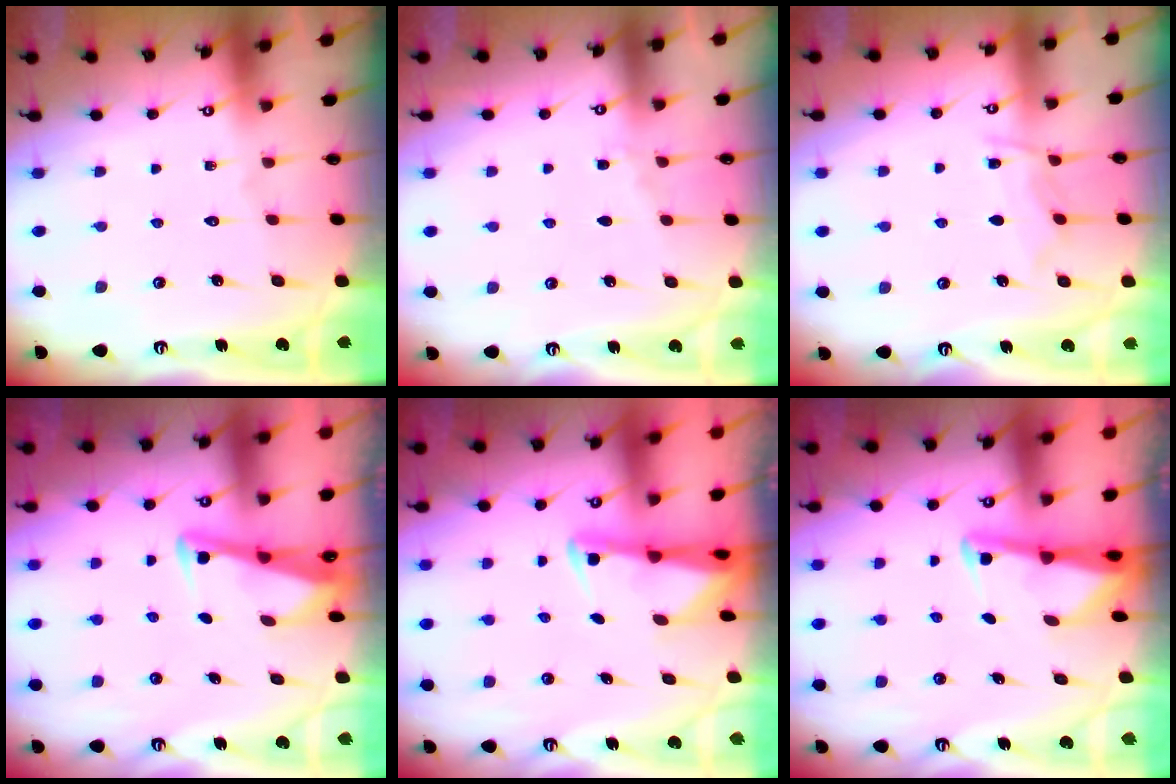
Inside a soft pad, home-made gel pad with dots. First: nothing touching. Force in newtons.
{"total": 3.3, "press": 3.3, "slide": 0.5}
{"total": 6.6, "press": 6.6, "slide": 0.7}
{"total": 3.4, "press": 3.3, "slide": 0.4}
{"total": 2.4, "press": 2.3, "slide": 0.4}
{"total": 2.9, "press": 2.9, "slide": 0.3}